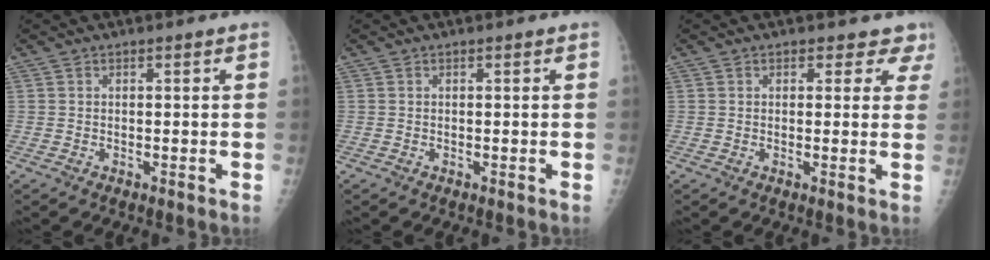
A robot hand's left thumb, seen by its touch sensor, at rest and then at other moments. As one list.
[{"total": 0.0}, {"total": 3.9, "force": [3.2, 2.2, 0.1], "torque": [0.035, -0.016, 0.017]}]